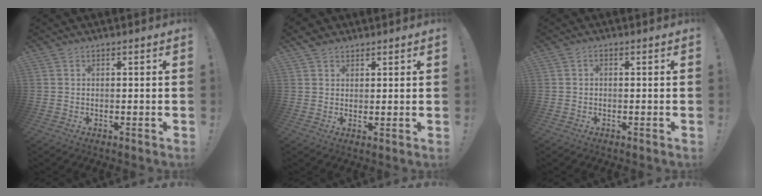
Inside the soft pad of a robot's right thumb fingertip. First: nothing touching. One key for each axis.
{"total": 3.6, "fx": 2.5, "fy": 2.4, "fz": 1.0, "tx": -0.017, "ty": -0.009, "tz": 0.048}
{"total": 0.9, "fx": -0.6, "fy": 0.3, "fz": 0.7, "tx": -0.011, "ty": 0.002, "tz": -0.011}